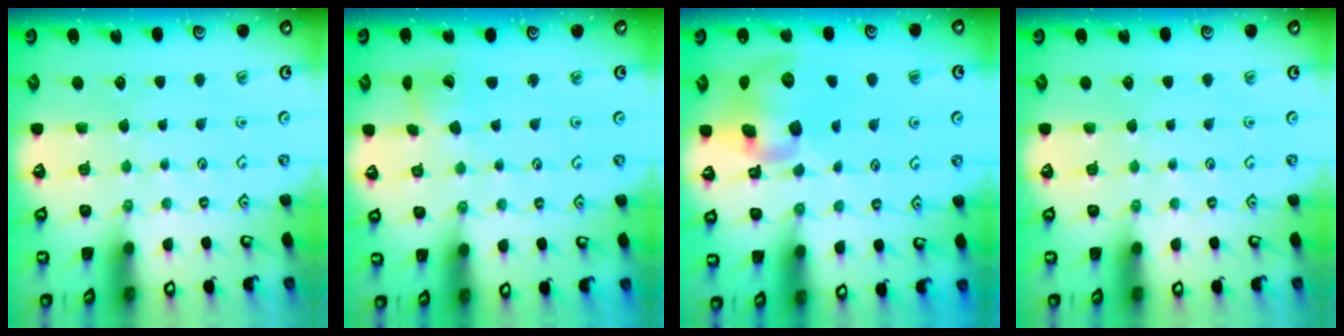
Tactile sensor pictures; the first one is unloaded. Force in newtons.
{"total": 5.5, "press": 5.5, "slide": 0.7}
{"total": 12.7, "press": 12.5, "slide": 2.2}
{"total": 0.0}